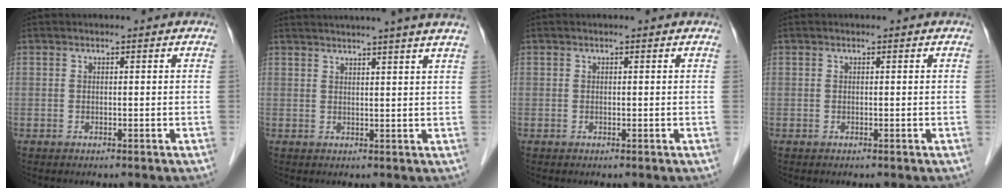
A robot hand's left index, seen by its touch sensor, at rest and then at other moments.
{"total": 12.0, "force": [10.6, -1.5, 5.4], "torque": [-0.082, 0.003, 0.120]}
{"total": 0.0}
{"total": 0.0}